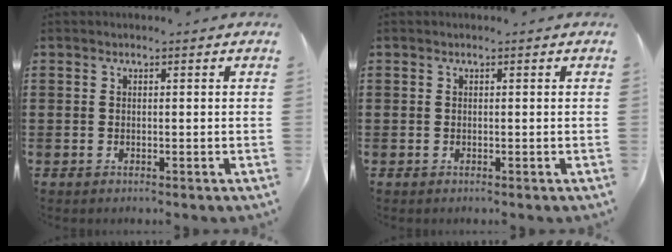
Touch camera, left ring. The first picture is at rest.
{"total": 0.0}